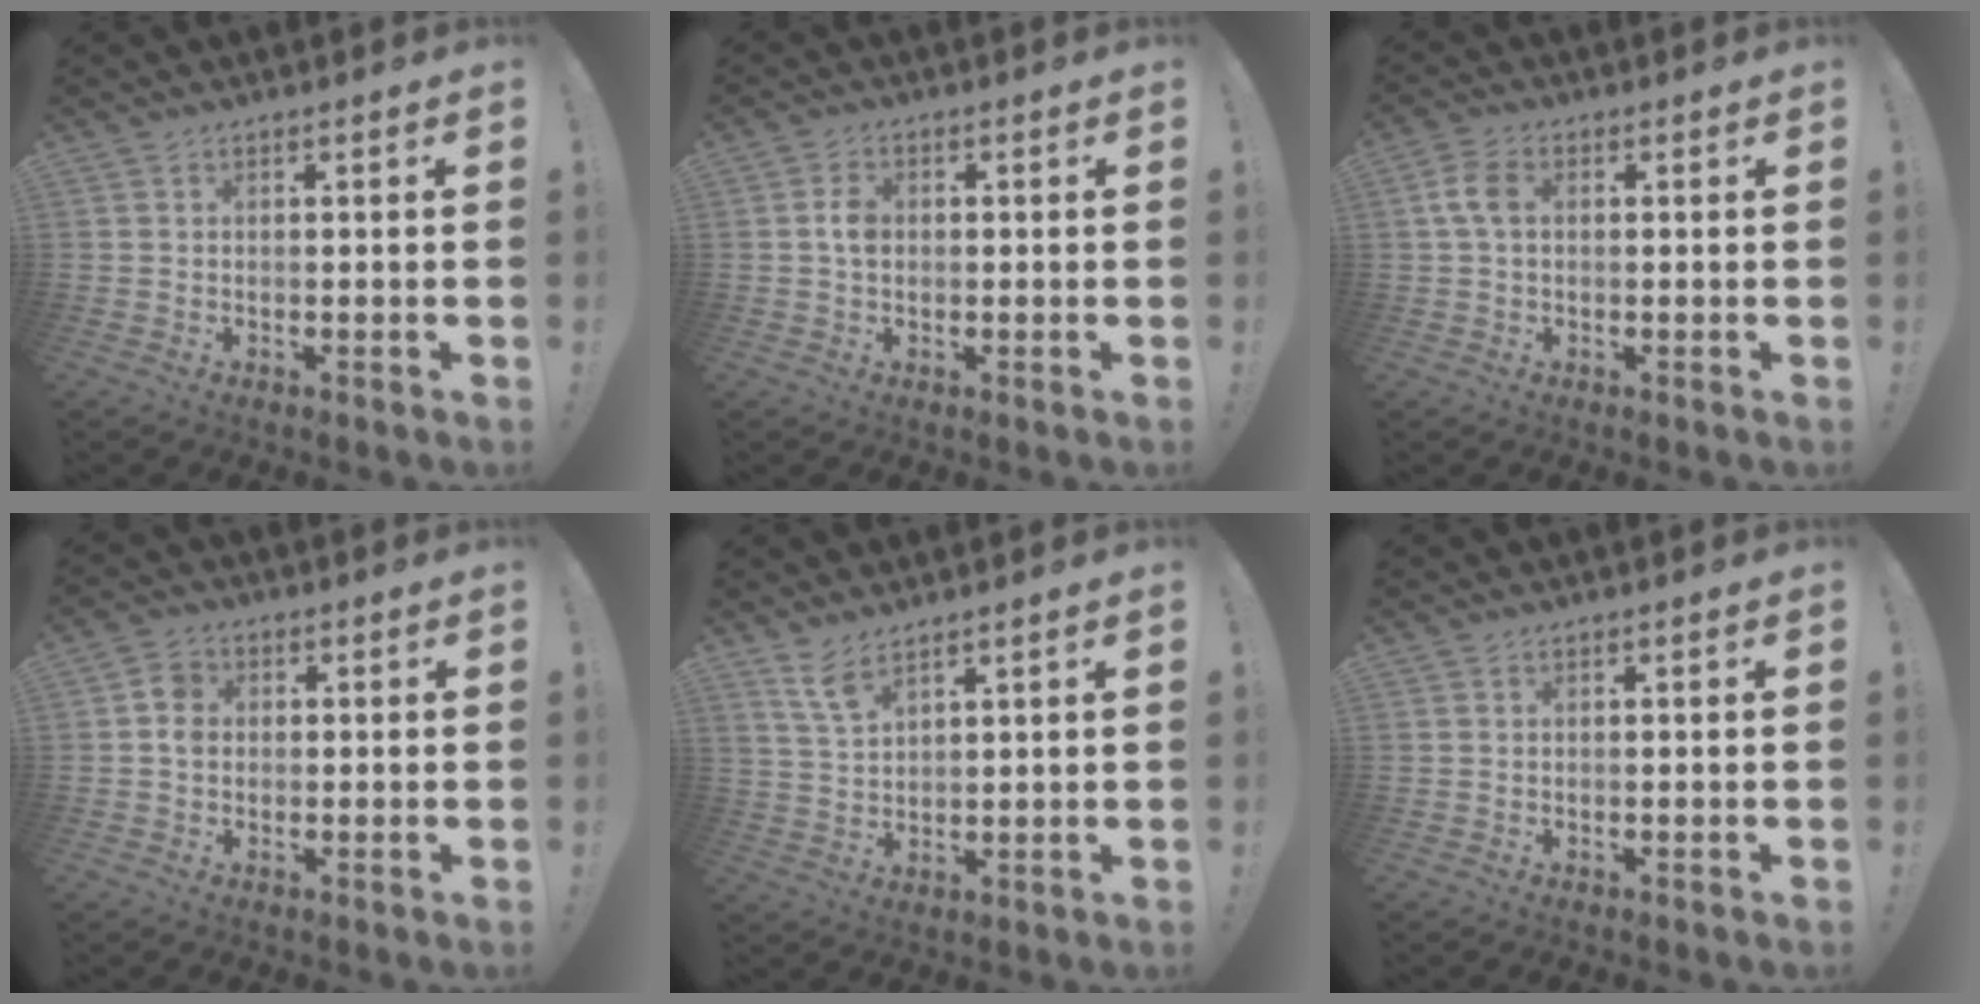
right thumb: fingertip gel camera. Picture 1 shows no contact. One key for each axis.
{"total": 3.5, "fx": -0.1, "fy": 2.4, "fz": 2.6, "tx": -0.045, "ty": 0.009, "tz": -0.002}
{"total": 5.7, "fx": 0.9, "fy": 3.6, "fz": 4.4, "tx": -0.084, "ty": 0.011, "tz": 0.017}
{"total": 4.3, "fx": -0.2, "fy": 3.6, "fz": 2.2, "tx": -0.031, "ty": 0.011, "tz": -0.003}
{"total": 6.2, "fx": 4.8, "fy": 2.0, "fz": 3.5, "tx": -0.067, "ty": -0.026, "tz": 0.087}
{"total": 0.0}